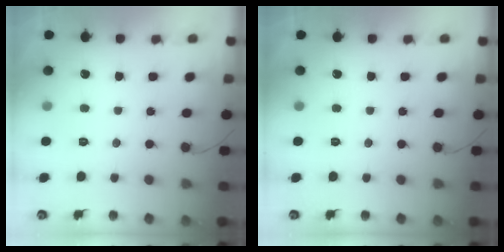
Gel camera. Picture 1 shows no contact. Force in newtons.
{"total": 0.0}